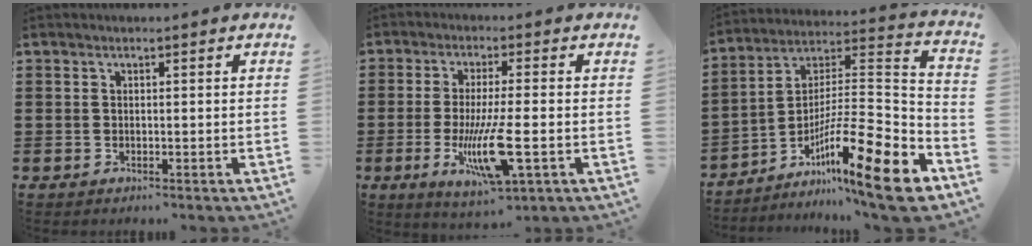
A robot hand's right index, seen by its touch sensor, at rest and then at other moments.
{"total": 10.5, "force": [-2.8, 2.0, 9.9], "torque": [-0.198, -0.022, -0.050]}
{"total": 16.4, "force": [-9.6, 2.1, 13.1], "torque": [-0.204, 0.012, -0.171]}